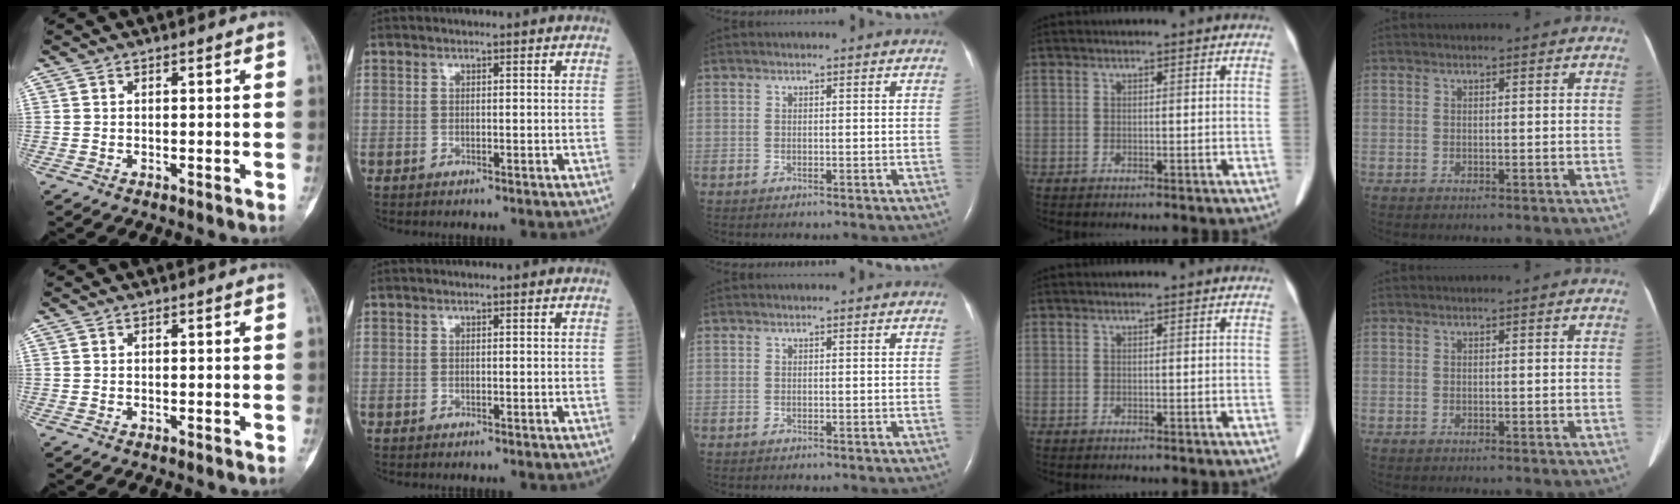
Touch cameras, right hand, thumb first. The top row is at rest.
{}